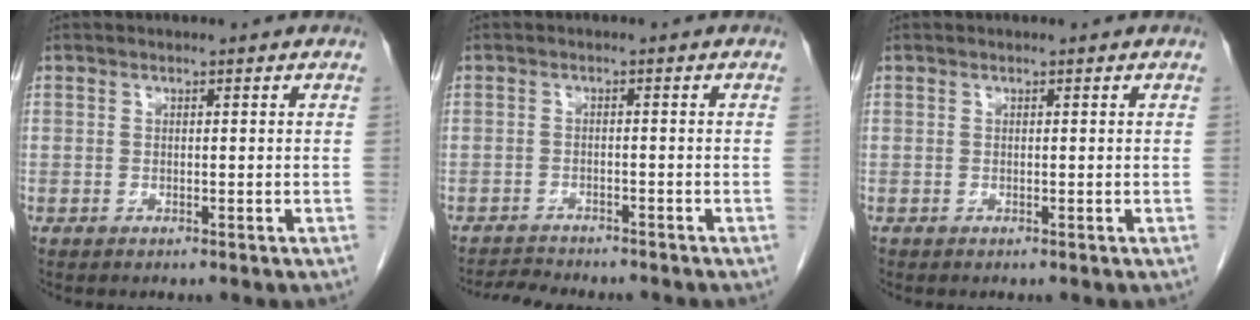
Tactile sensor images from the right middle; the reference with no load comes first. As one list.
[{"total": 5.1, "force": [-4.9, 0.7, 1.0], "torque": [-0.017, -0.011, -0.077]}, {"total": 0.0}]